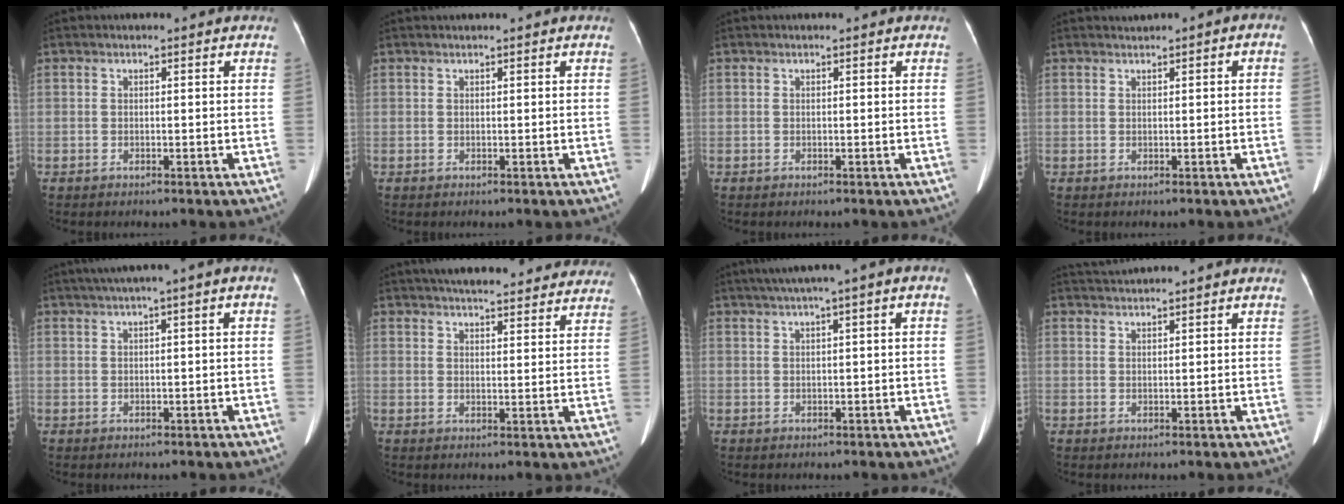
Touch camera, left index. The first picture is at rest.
{"total": 0.6, "force": [0.5, -0.1, 0.3], "torque": [-0.005, 0.009, 0.014]}
{"total": 0.0}
{"total": 1.2, "force": [0.4, 0.4, 1.0], "torque": [-0.015, 0.015, 0.008]}
{"total": 4.0, "force": [1.3, 0.2, 3.8], "torque": [-0.060, 0.025, 0.021]}
{"total": 20.1, "force": [17.8, 4.5, 8.2], "torque": [-0.112, 0.030, 0.216]}
{"total": 5.4, "force": [2.1, 0.3, 4.9], "torque": [-0.079, 0.030, 0.034]}
{"total": 2.1, "force": [1.9, -0.8, 0.1], "torque": [-0.006, 0.010, 0.047]}